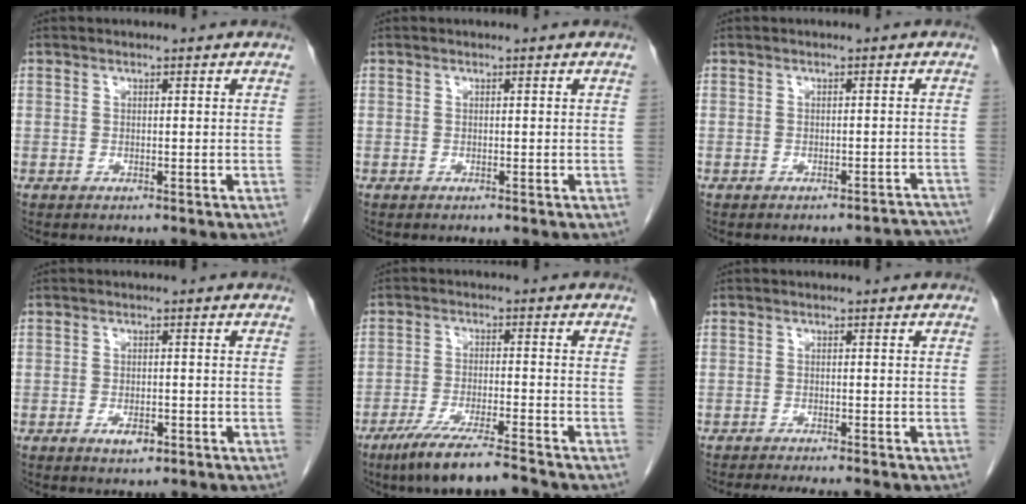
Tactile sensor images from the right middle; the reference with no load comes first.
{"total": 0.0}
{"total": 5.3, "force": [-5.2, 0.8, 0.1], "torque": [0.018, 0.011, -0.051]}
{"total": 2.6, "force": [-1.3, 1.1, 2.0], "torque": [-0.032, 0.002, -0.016]}
{"total": 9.3, "force": [-7.3, 0.0, 5.8], "torque": [-0.096, -0.026, -0.128]}
{"total": 6.6, "force": [-5.8, 0.4, 3.2], "torque": [-0.037, -0.013, -0.083]}